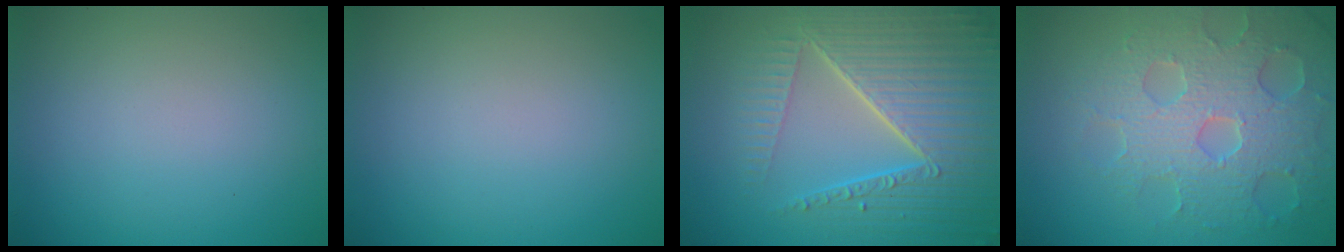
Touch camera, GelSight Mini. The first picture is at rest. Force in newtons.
{"total": 0.0}
{"total": 8.4, "press": 6.1, "slide": 5.8}
{"total": 6.9, "press": 5.5, "slide": 4.2}